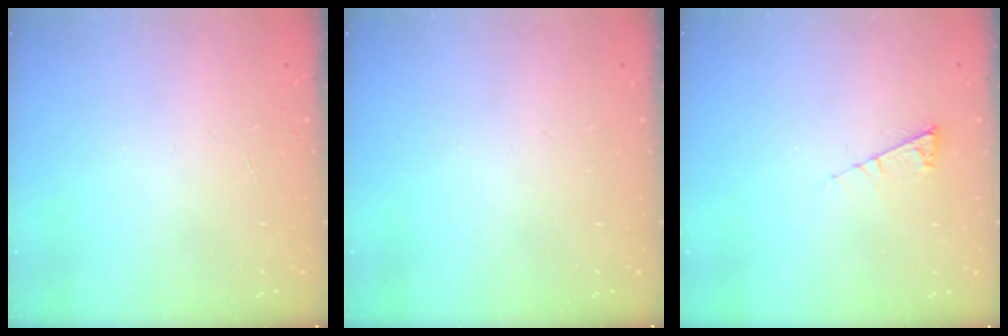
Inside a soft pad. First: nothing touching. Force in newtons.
{"total": 0.0}
{"total": 5.5, "press": 5.4, "slide": 0.8}